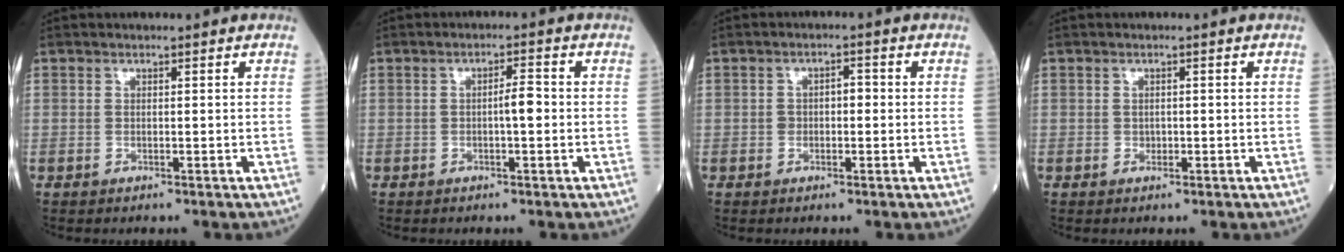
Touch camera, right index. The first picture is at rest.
{"total": 2.7, "force": [-0.3, 0.5, 2.7], "torque": [-0.042, 0.004, -0.008]}
{"total": 2.5, "force": [-0.1, 1.5, 1.9], "torque": [-0.030, 0.018, -0.002]}
{"total": 0.8, "force": [-0.1, 0.8, 0.3], "torque": [-0.001, 0.002, 0.000]}